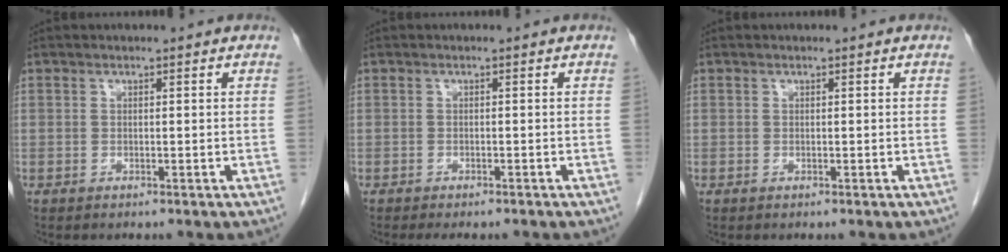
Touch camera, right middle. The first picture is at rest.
{"total": 4.0, "force": [-3.4, 1.0, 1.7], "torque": [-0.015, -0.006, -0.044]}
{"total": 0.0}